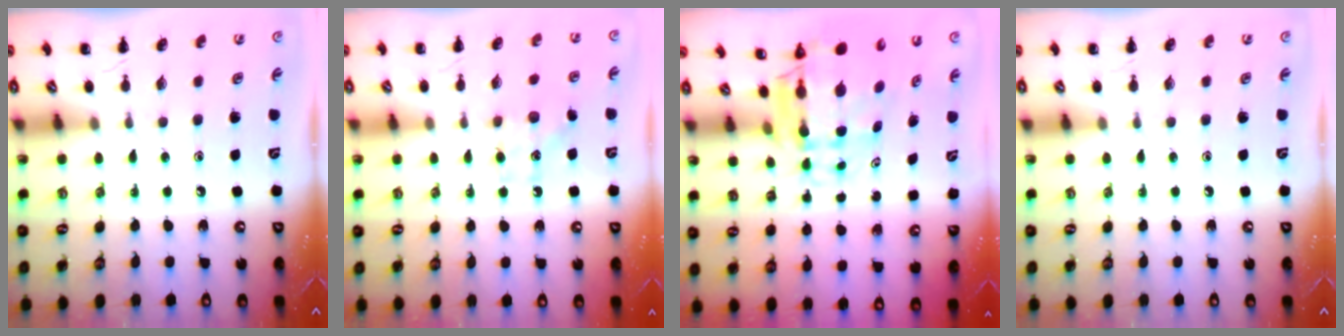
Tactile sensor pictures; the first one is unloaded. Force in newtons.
{"total": 5.5, "press": 5.2, "slide": 1.5}
{"total": 7.0, "press": 6.6, "slide": 2.3}
{"total": 0.0}